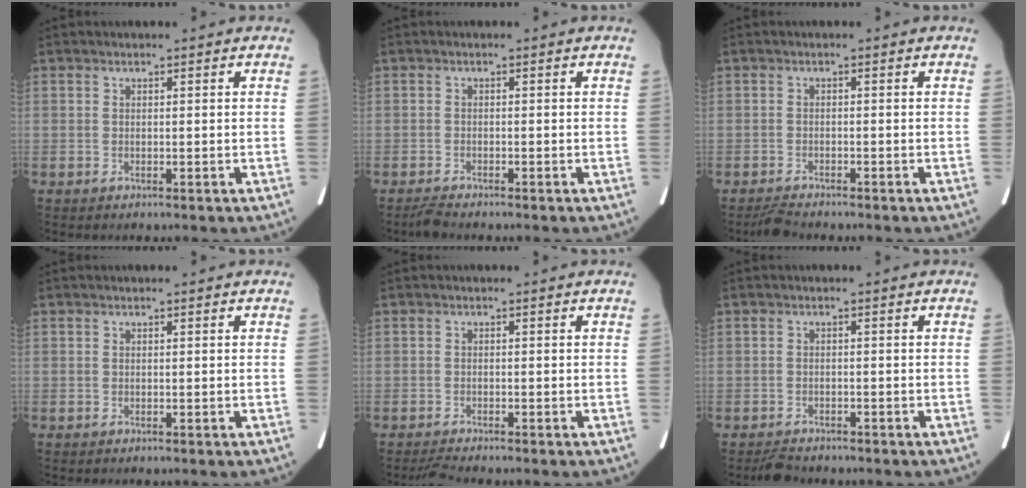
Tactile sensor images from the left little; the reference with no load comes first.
{"total": 1.4, "force": [-1.4, -0.1, 0.4], "torque": [-0.021, -0.008, -0.026]}
{"total": 2.1, "force": [-2.0, 0.2, 0.6], "torque": [-0.020, -0.011, -0.035]}
{"total": 0.0}
{"total": 1.8, "force": [-1.7, -0.3, 0.5], "torque": [-0.020, -0.010, -0.031]}
{"total": 2.5, "force": [-2.3, 0.9, 0.6], "torque": [-0.019, -0.006, -0.034]}